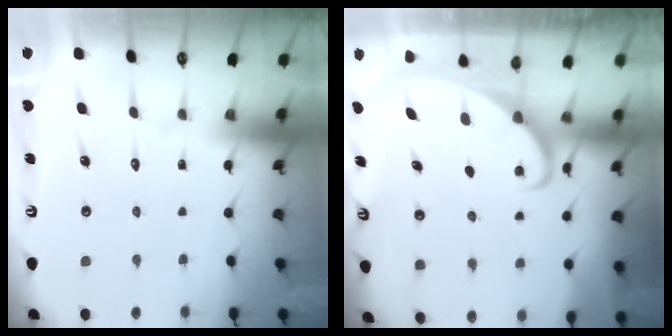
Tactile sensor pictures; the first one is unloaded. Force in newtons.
{"total": 2.4, "press": 2.4, "slide": 0.3}